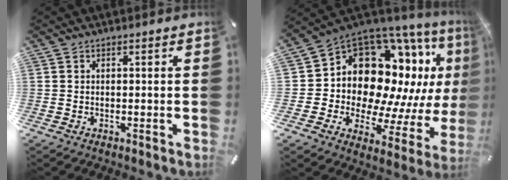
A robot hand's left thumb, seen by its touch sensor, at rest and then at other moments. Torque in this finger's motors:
{"motor_torque": [1.61, 1.58, 1.49, -0.95, 0.18]}